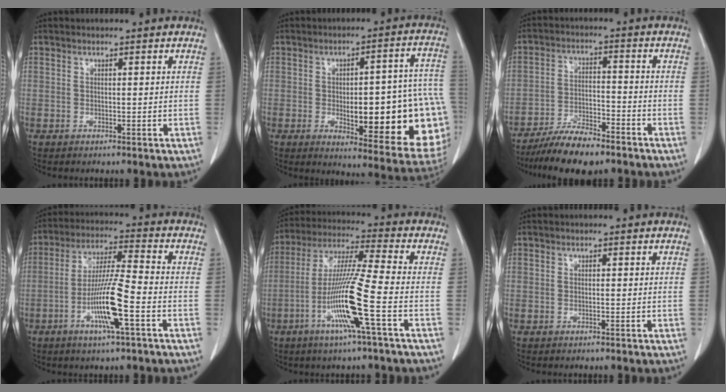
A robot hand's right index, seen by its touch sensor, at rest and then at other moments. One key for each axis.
{"total": 23.1, "fx": -3.7, "fy": 5.7, "fz": 22.0, "tx": -0.196, "ty": 0.023, "tz": -0.021}
{"total": 9.7, "fx": -7.9, "fy": 2.3, "fz": 5.1, "tx": -0.088, "ty": -0.014, "tz": -0.140}
{"total": 10.7, "fx": -3.7, "fy": 0.2, "fz": 10.0, "tx": -0.194, "ty": -0.006, "tz": -0.070}
{"total": 13.1, "fx": -4.4, "fy": -1.2, "fz": 12.2, "tx": -0.242, "ty": -0.010, "tz": -0.089}
{"total": 0.0}